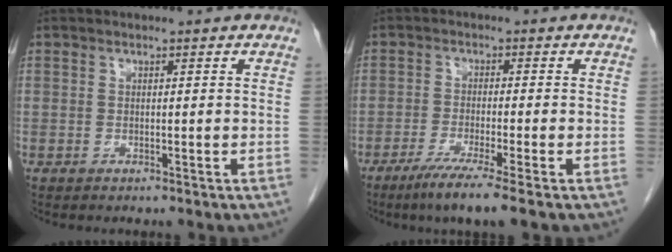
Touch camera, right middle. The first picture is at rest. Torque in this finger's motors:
{"motor_torque": [0.45, -0.27, 0.07, 0.04]}